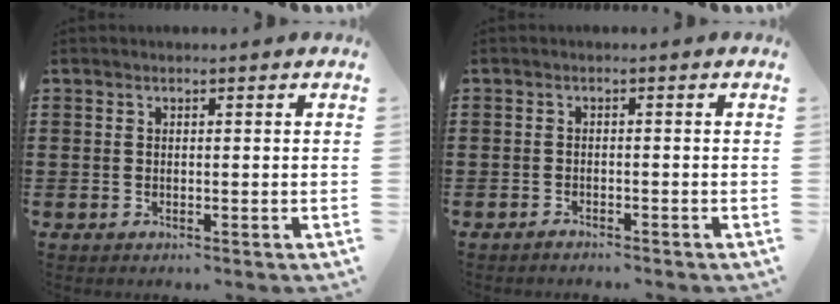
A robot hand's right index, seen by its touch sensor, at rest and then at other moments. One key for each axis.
{"total": 0.9, "fx": -0.9, "fy": 0.1, "fz": 0.0, "tx": -0.003, "ty": 0.002, "tz": -0.019}